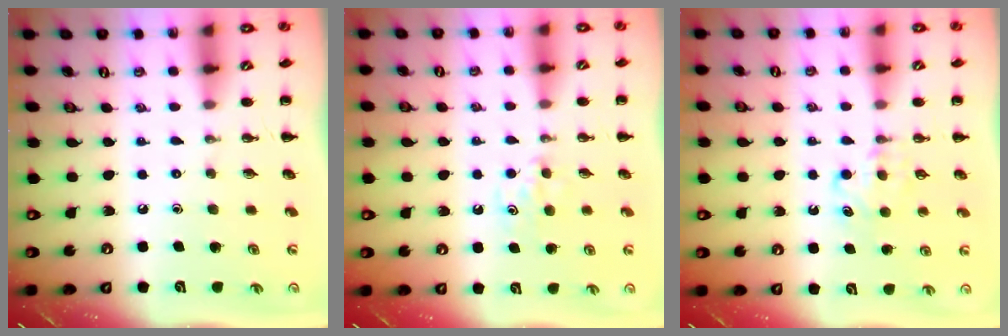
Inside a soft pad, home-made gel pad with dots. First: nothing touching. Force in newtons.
{"total": 5.0, "press": 4.8, "slide": 1.5}
{"total": 5.9, "press": 5.7, "slide": 1.8}